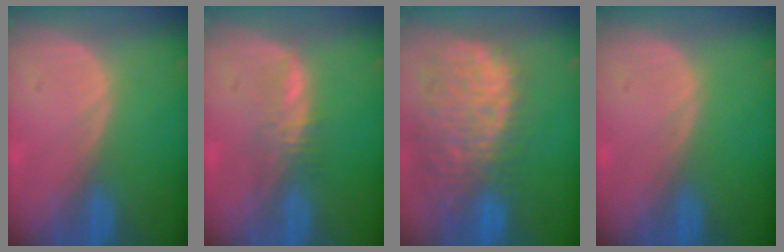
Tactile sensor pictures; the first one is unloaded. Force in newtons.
{"total": 2.9, "press": 2.9, "slide": 0.2}
{"total": 13.8, "press": 11.3, "slide": 7.9}
{"total": 0.0}